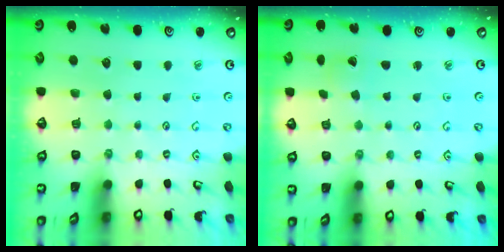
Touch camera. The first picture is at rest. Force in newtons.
{"total": 0.8, "press": 0.8, "slide": 0.0}